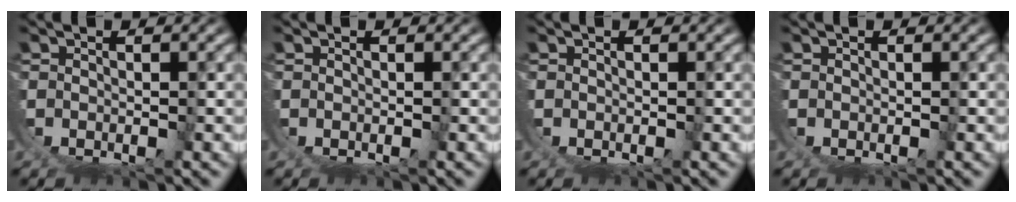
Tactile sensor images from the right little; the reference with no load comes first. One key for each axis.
{"total": 0.0}
{"total": 0.0}
{"total": 0.0}